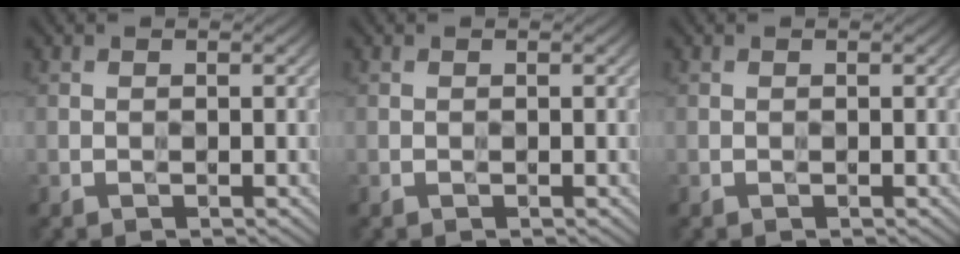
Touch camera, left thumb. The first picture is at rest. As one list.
[{"total": 0.0}, {"total": 0.0}]